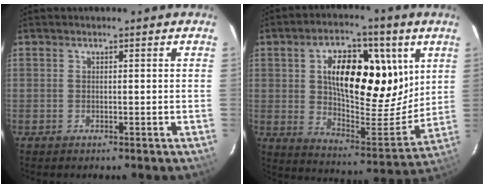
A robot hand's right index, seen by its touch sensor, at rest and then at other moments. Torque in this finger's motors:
{"motor_torque": [1.21, 0.29, 0.79, 0.21]}